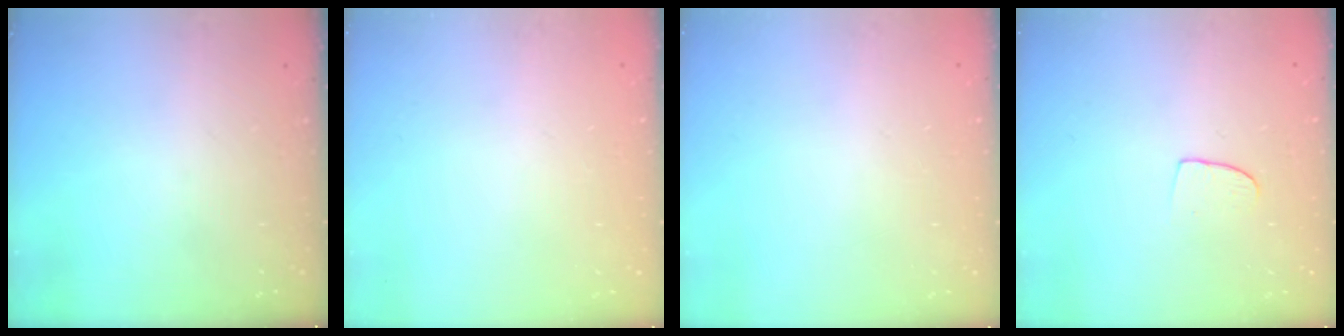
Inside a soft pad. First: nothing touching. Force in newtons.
{"total": 0.0}
{"total": 0.0}
{"total": 6.3, "press": 6.3, "slide": 0.5}